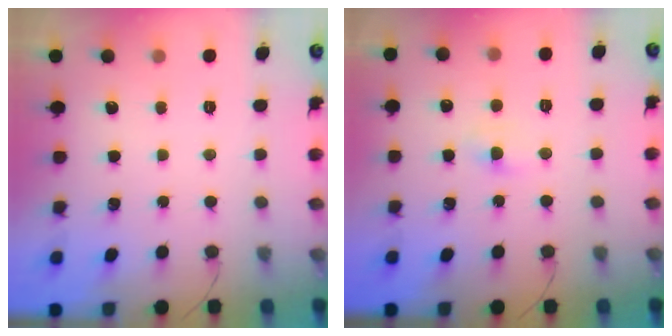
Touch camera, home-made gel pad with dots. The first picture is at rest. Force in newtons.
{"total": 2.4, "press": 2.2, "slide": 0.9}